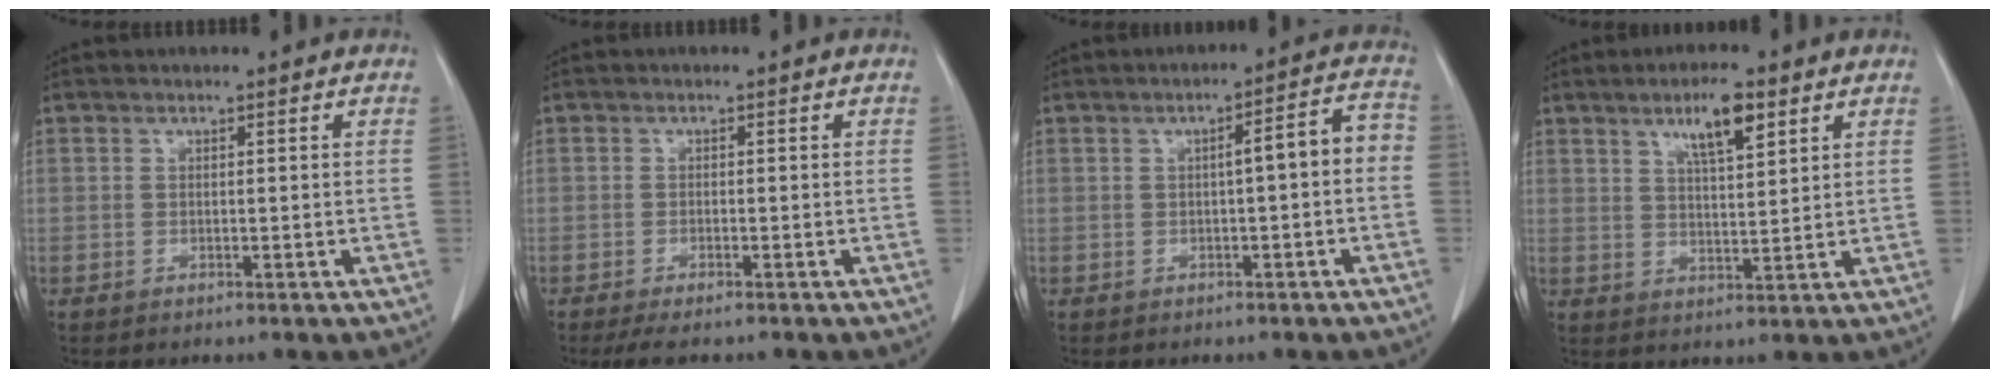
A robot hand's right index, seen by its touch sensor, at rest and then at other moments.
{"total": 3.5, "force": [-2.8, 0.4, 2.0], "torque": [-0.028, -0.007, -0.039]}
{"total": 5.2, "force": [-0.5, 0.9, 5.1], "torque": [-0.064, 0.024, -0.009]}
{"total": 6.7, "force": [3.9, 1.3, 5.3], "torque": [-0.095, 0.002, 0.066]}